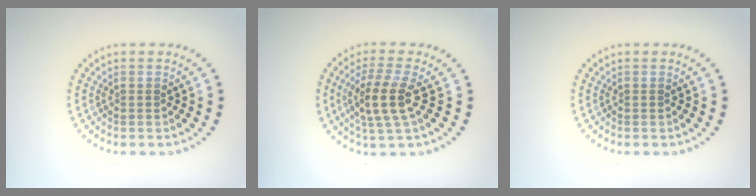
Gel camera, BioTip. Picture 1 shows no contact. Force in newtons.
{"total": 4.0, "press": 3.5, "slide": 1.9}
{"total": 0.0}